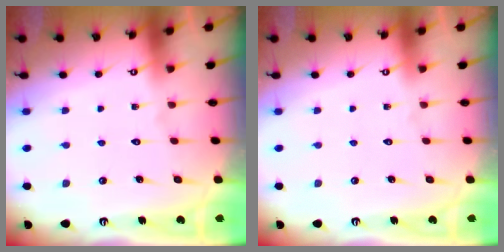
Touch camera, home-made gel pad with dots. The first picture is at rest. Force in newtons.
{"total": 0.0}